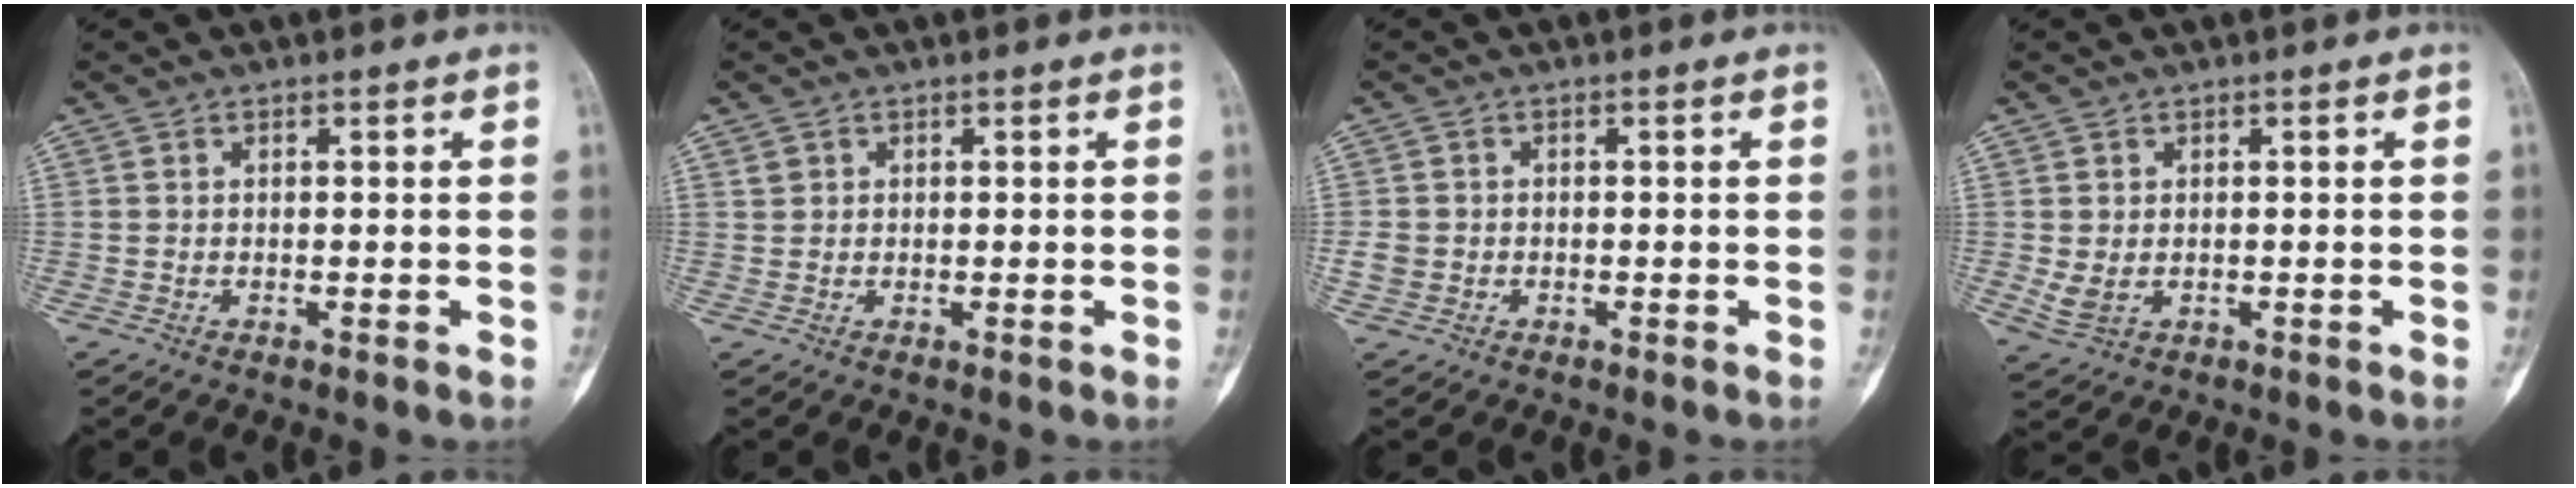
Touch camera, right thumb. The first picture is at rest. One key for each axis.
{"total": 1.2, "fx": 0.6, "fy": 0.9, "fz": 0.3, "tx": 0.008, "ty": -0.001, "tz": 0.010}
{"total": 2.2, "fx": -0.4, "fy": 2.0, "fz": 0.9, "tx": -0.015, "ty": 0.006, "tz": -0.006}
{"total": 2.9, "fx": 0.0, "fy": 2.1, "fz": 2.1, "tx": -0.046, "ty": -0.004, "tz": 0.010}